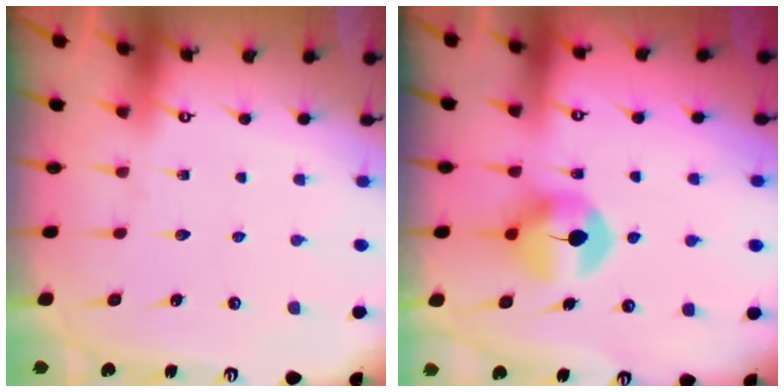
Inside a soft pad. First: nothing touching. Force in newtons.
{"total": 7.8, "press": 7.7, "slide": 0.4}